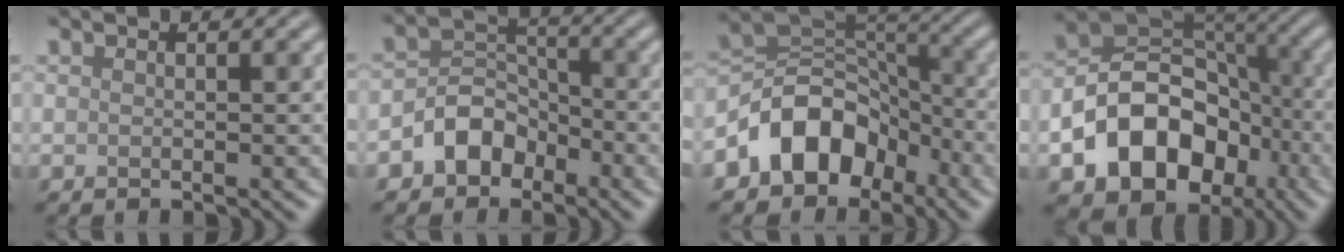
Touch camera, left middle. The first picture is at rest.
{"total": 4.2, "force": [-2.4, 3.0, 1.6], "torque": [-0.019, 0.008, -0.047]}
{"total": 7.9, "force": [-4.1, 5.7, 3.6], "torque": [-0.036, 0.007, -0.087]}
{"total": 11.1, "force": [-4.3, 7.9, 6.4], "torque": [-0.095, 0.001, -0.075]}